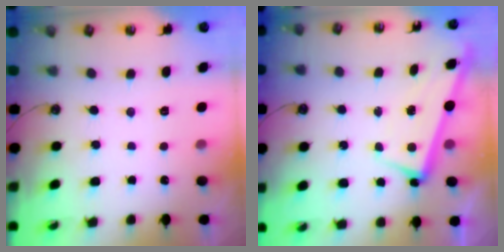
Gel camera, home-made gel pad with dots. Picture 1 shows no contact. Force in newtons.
{"total": 2.3, "press": 2.1, "slide": 0.9}